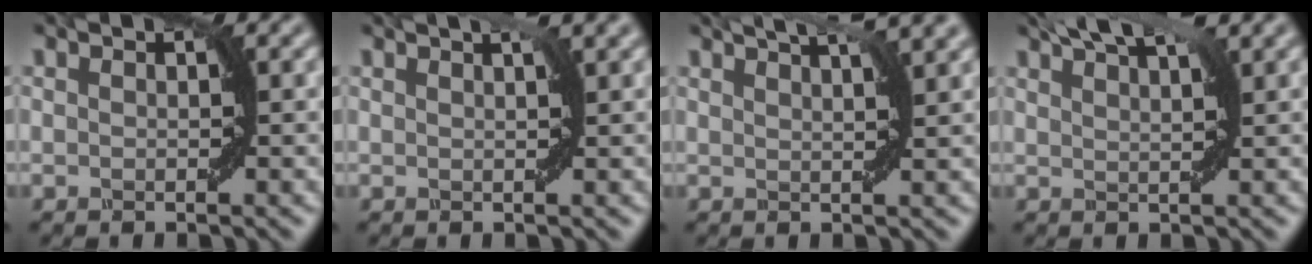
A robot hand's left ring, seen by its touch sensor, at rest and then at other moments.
{"total": 3.0, "force": [1.8, 1.0, 2.2], "torque": [-0.014, 0.013, 0.001]}
{"total": 6.6, "force": [4.5, 2.1, 4.4], "torque": [-0.044, 0.038, 0.035]}
{"total": 5.4, "force": [3.8, 1.3, 3.6], "torque": [-0.044, 0.025, 0.037]}